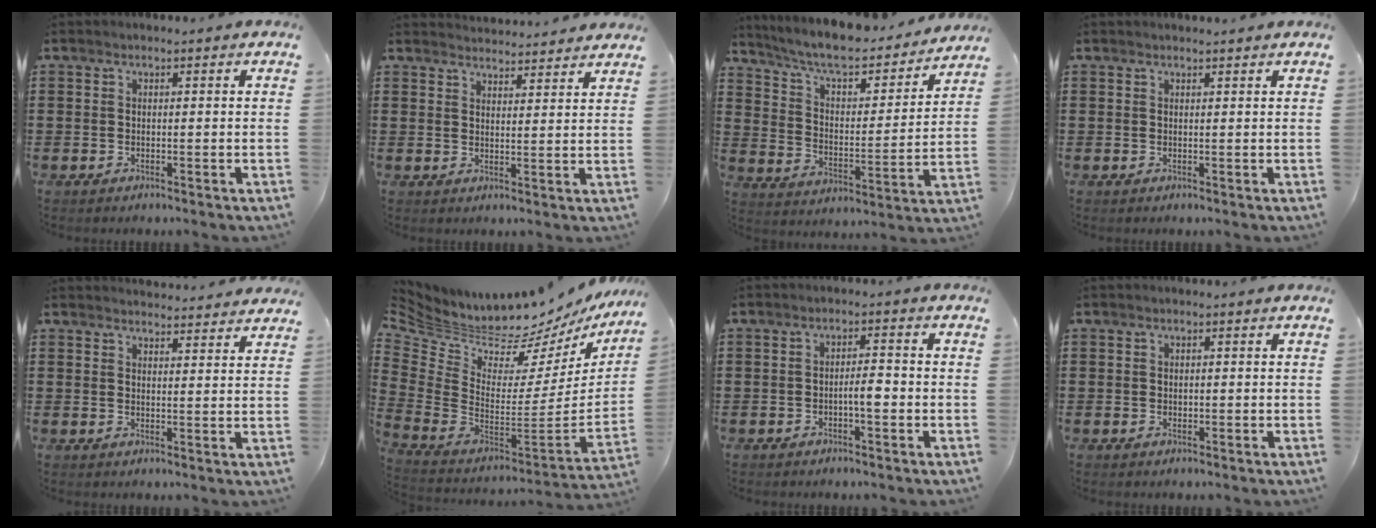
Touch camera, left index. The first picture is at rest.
{"total": 3.2, "force": [3.2, -0.1, -0.2], "torque": [0.002, -0.020, 0.056]}
{"total": 7.7, "force": [6.8, 1.1, 3.4], "torque": [-0.094, -0.042, 0.116]}
{"total": 0.7, "force": [0.7, -0.1, 0.2], "torque": [-0.005, -0.002, 0.013]}
{"total": 3.0, "force": [3.0, -0.1, 0.0], "torque": [-0.001, -0.019, 0.053]}
{"total": 5.3, "force": [5.1, 1.4, 0.9], "torque": [-0.060, -0.070, 0.080]}
{"total": 3.1, "force": [-1.0, 0.8, 2.9], "torque": [-0.052, 0.005, -0.019]}
{"total": 0.5, "force": [0.1, 0.4, 0.3], "torque": [-0.008, 0.003, 0.002]}